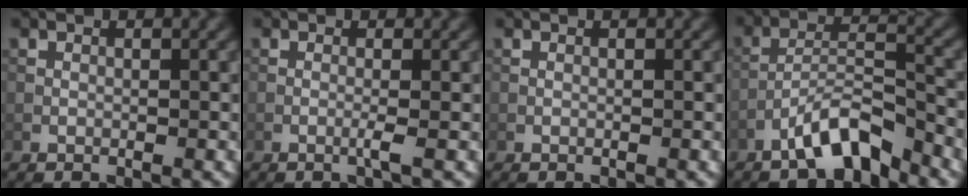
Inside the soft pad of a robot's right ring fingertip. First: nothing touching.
{"total": 1.0, "force": [-0.3, 0.0, 1.0], "torque": [-0.019, 0.002, -0.012]}
{"total": 0.0}
{"total": 5.2, "force": [-3.8, 1.4, 3.3], "torque": [-0.055, 0.011, -0.073]}